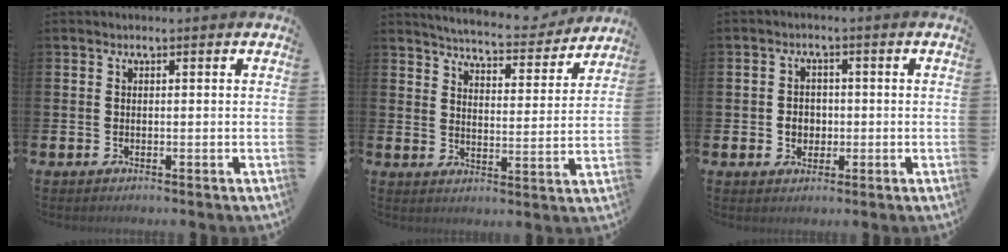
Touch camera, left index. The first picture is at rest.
{"total": 5.7, "force": [5.5, 0.5, 1.1], "torque": [-0.039, -0.039, 0.092]}
{"total": 2.7, "force": [-0.4, 2.4, 1.1], "torque": [-0.010, 0.001, -0.015]}